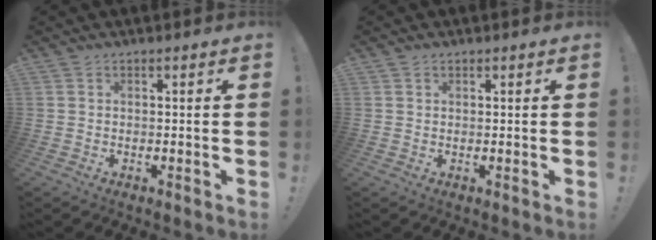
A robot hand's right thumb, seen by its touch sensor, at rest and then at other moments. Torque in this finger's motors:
{"motor_torque": [-0.02, -0.09, -0.39, 0.11, 0.00]}